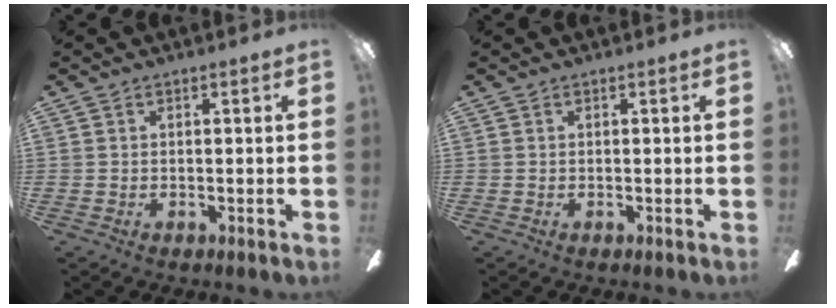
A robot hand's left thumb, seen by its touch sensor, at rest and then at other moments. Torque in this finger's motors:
{"motor_torque": [0.00, 0.00, 0.07, -0.02, 0.00]}